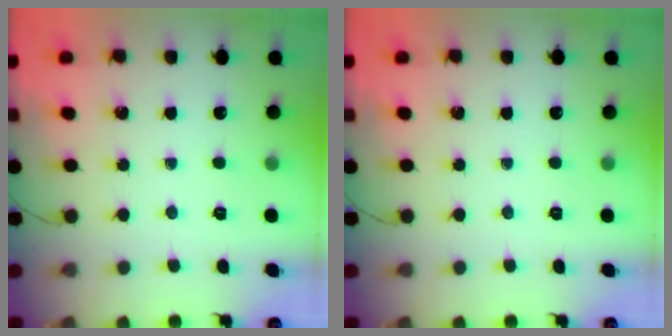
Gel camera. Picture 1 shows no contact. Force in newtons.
{"total": 0.0}